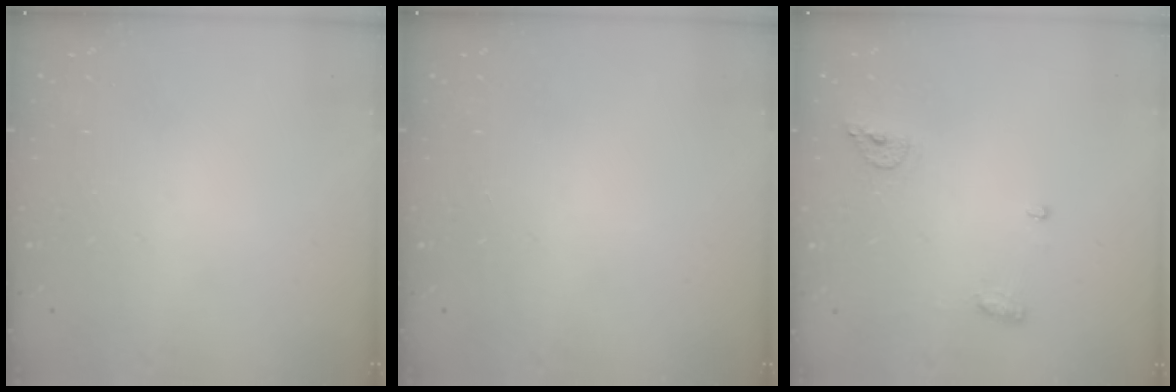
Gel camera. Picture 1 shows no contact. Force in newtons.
{"total": 0.0}
{"total": 6.6, "press": 6.5, "slide": 1.0}